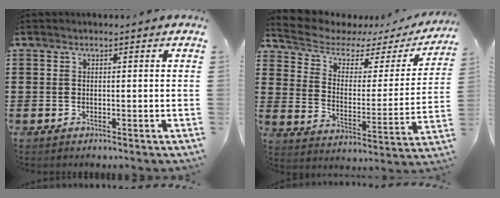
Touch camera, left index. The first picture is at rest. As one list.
[{"total": 4.4, "force": [3.4, 2.2, 1.6], "torque": [-0.059, -0.023, 0.051]}]